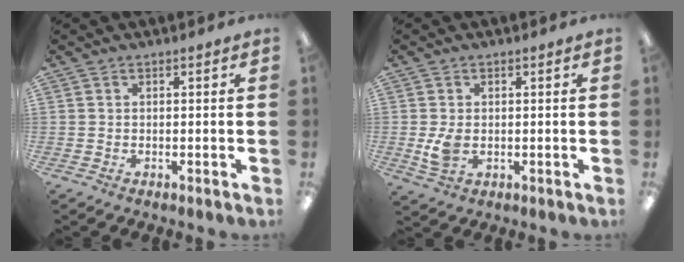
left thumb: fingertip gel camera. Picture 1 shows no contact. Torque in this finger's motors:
{"motor_torque": [-0.01, 0.02, -0.11, 0.09, 0.04]}